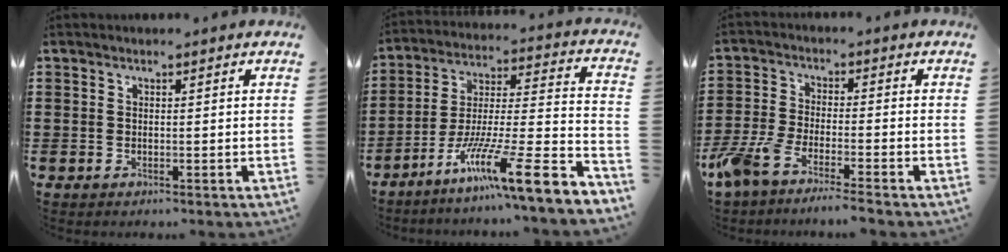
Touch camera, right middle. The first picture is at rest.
{"total": 12.7, "force": [-8.6, 0.3, 9.4], "torque": [-0.158, -0.007, -0.161]}
{"total": 5.6, "force": [-4.9, 0.4, 2.7], "torque": [-0.079, -0.016, -0.099]}